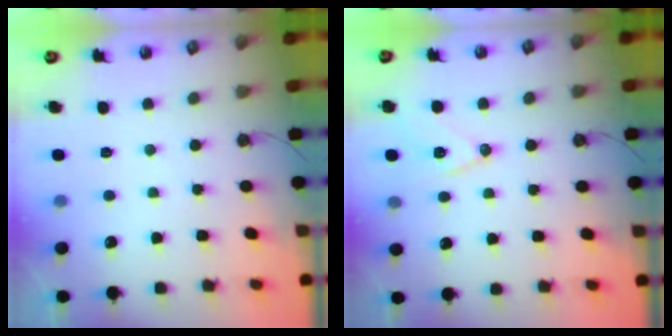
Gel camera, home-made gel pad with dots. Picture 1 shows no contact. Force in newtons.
{"total": 12.1, "press": 11.6, "slide": 3.4}